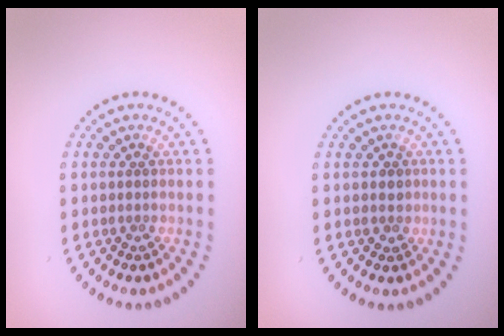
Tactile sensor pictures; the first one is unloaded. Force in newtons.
{"total": 0.8, "press": 0.6, "slide": 0.5}